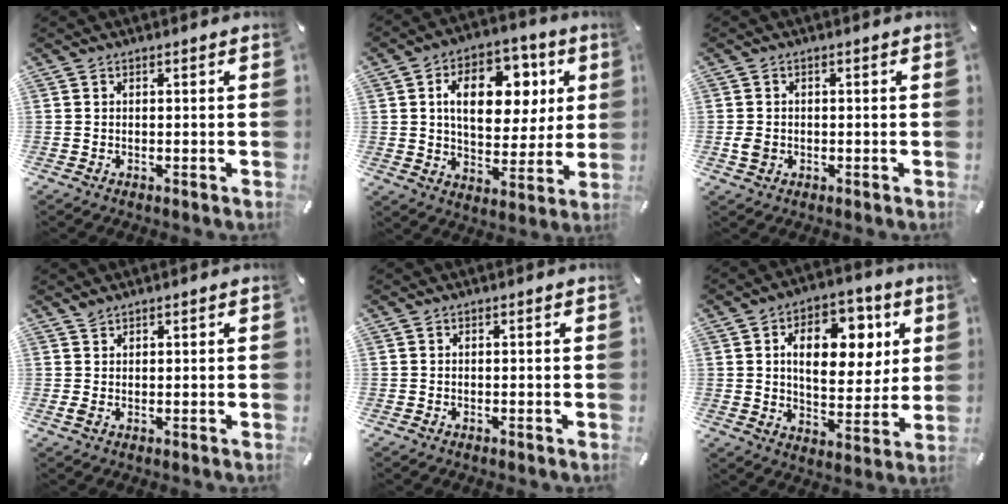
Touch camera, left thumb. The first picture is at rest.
{"total": 16.4, "force": [4.9, 10.9, 11.3], "torque": [-0.166, -0.004, 0.086]}
{"total": 2.4, "force": [-0.5, 2.0, 1.2], "torque": [-0.022, 0.004, -0.008]}
{"total": 0.9, "force": [0.7, 0.3, 0.4], "torque": [-0.011, 0.000, 0.013]}
{"total": 0.0}
{"total": 15.2, "force": [4.8, 9.9, 10.4], "torque": [-0.141, -0.009, 0.081]}